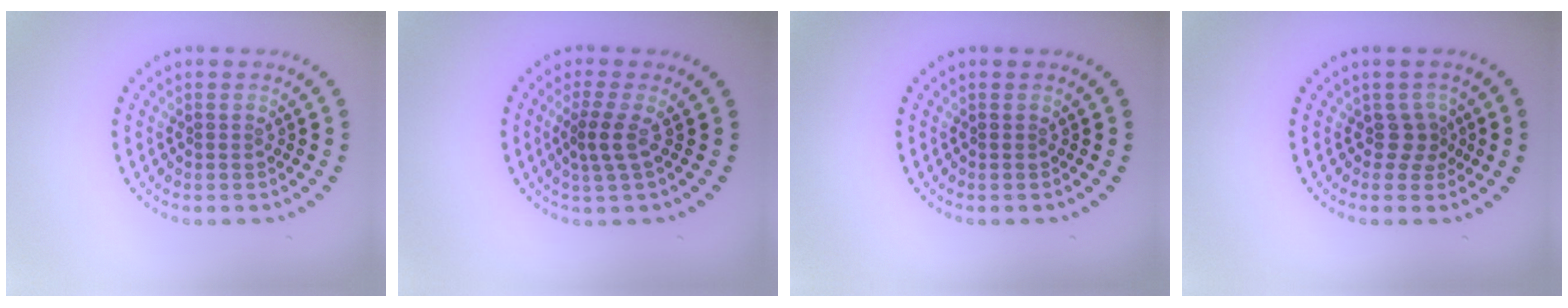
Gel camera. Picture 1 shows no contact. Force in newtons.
{"total": 2.1, "press": 1.5, "slide": 1.4}
{"total": 0.0}
{"total": 1.9, "press": 1.2, "slide": 1.5}